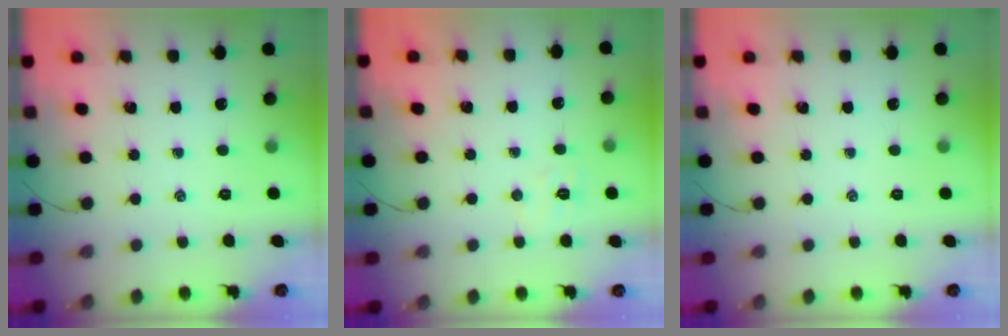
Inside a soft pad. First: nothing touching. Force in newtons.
{"total": 4.6, "press": 4.5, "slide": 1.1}
{"total": 0.0}